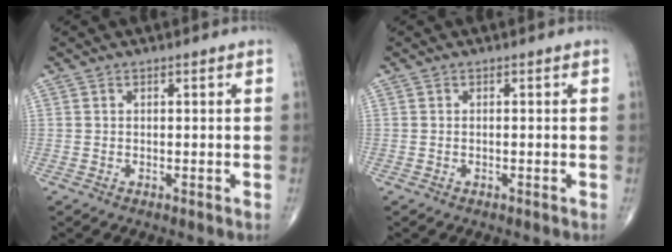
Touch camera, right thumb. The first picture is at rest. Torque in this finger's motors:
{"motor_torque": [-0.22, 0.01, 0.02, 0.10, 0.01]}